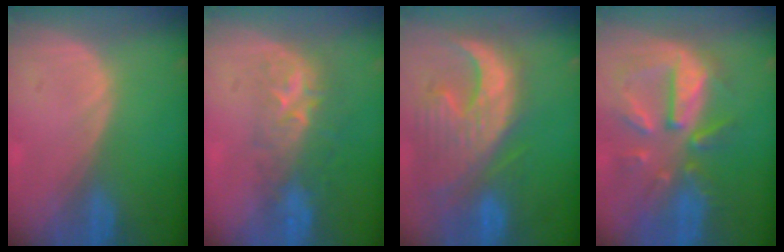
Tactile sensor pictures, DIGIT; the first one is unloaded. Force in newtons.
{"total": 8.5, "press": 7.3, "slide": 4.2}
{"total": 13.2, "press": 11.3, "slide": 6.8}
{"total": 10.6, "press": 9.4, "slide": 4.9}